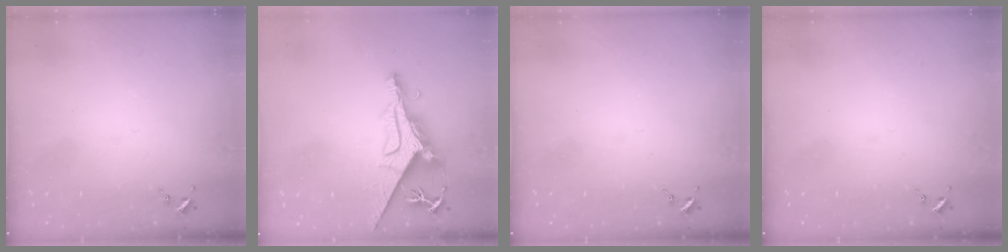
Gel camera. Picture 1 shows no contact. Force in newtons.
{"total": 9.8, "press": 9.8, "slide": 1.3}
{"total": 0.0}
{"total": 0.0}